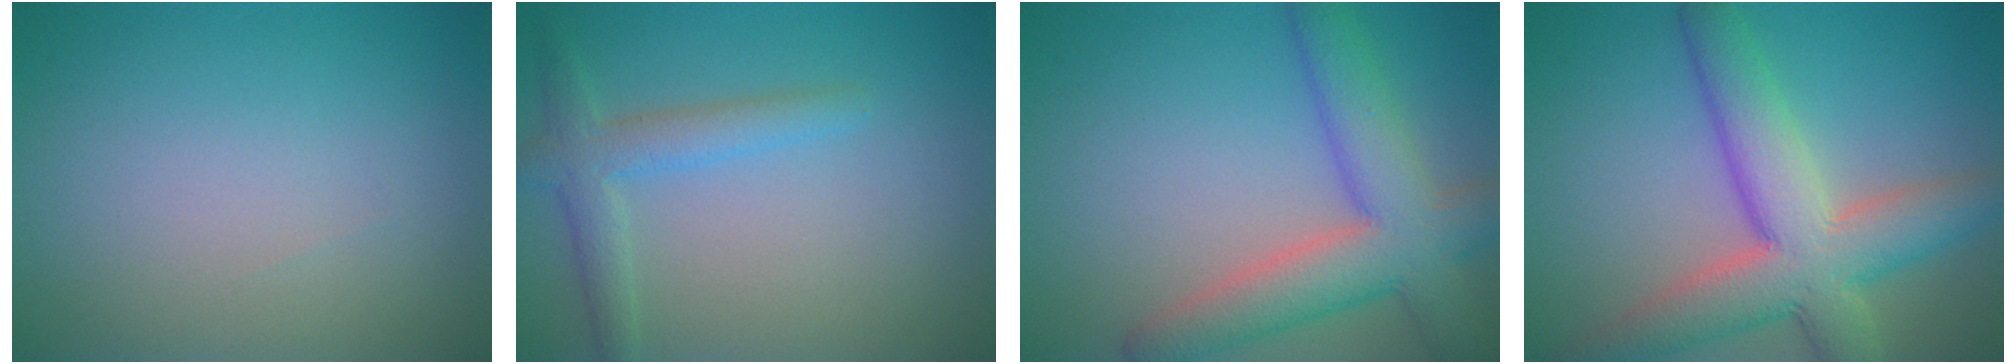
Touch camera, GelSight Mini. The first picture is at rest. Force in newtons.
{"total": 2.9, "press": 2.9, "slide": 0.2}
{"total": 7.3, "press": 7.3, "slide": 0.4}
{"total": 8.5, "press": 8.5, "slide": 0.6}